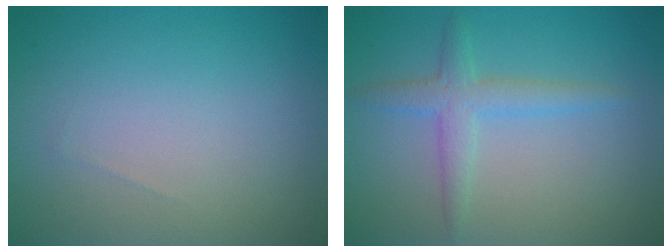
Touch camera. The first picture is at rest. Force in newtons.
{"total": 2.6, "press": 2.6, "slide": 0.1}